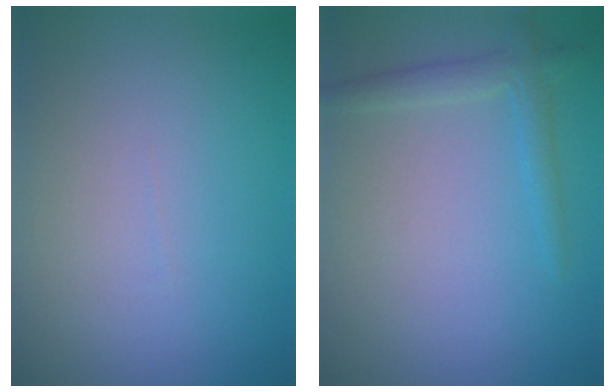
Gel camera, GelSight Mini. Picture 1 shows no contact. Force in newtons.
{"total": 1.2, "press": 1.2, "slide": 0.1}